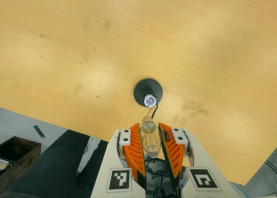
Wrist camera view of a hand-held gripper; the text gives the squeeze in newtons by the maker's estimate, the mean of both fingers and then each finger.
{"total": 13.6, "left": 14.6, "right": 12.6}